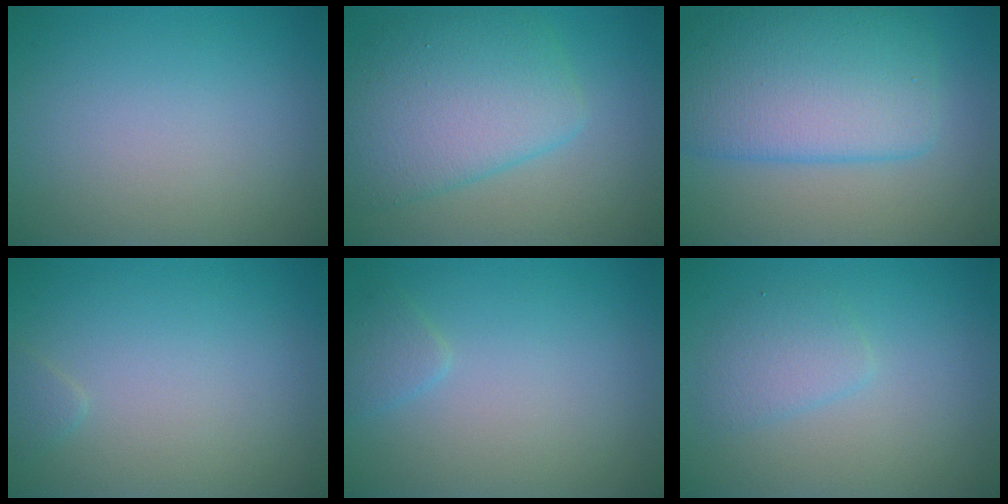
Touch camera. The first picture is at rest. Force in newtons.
{"total": 7.1, "press": 7.1, "slide": 0.2}
{"total": 8.2, "press": 8.2, "slide": 0.1}
{"total": 0.7, "press": 0.7, "slide": 0.0}
{"total": 1.2, "press": 1.2, "slide": 0.1}
{"total": 2.0, "press": 2.0, "slide": 0.0}